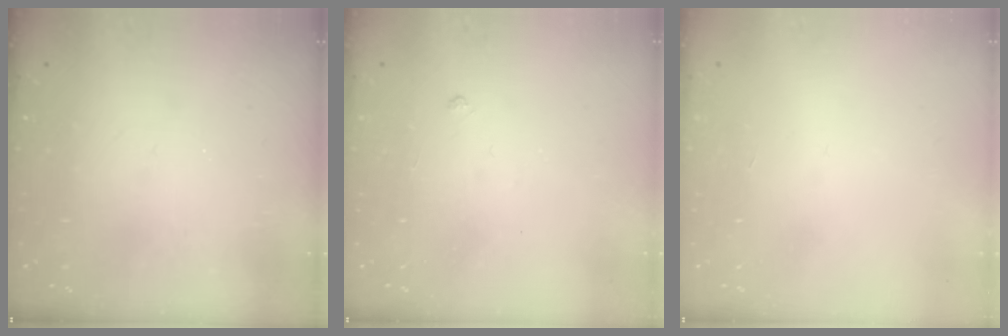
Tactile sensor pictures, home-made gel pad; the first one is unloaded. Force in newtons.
{"total": 2.9, "press": 2.8, "slide": 0.5}
{"total": 0.0}